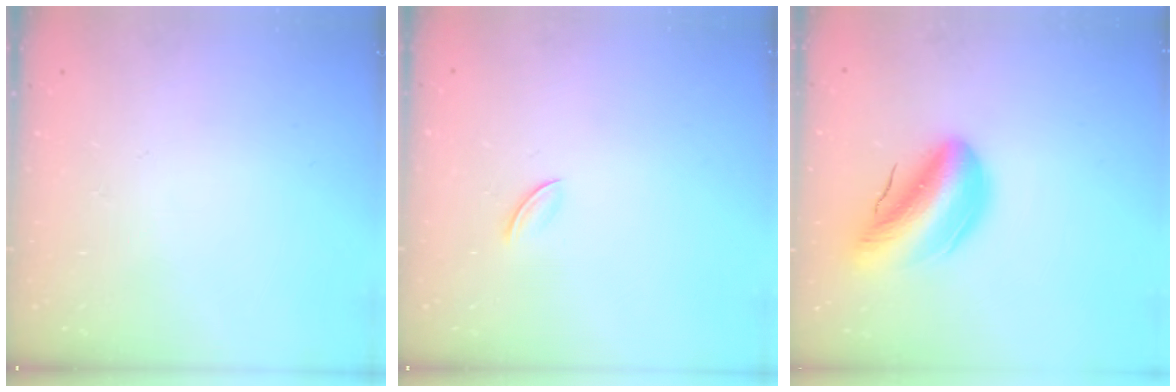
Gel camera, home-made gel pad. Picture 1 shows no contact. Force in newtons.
{"total": 2.8, "press": 2.7, "slide": 0.8}
{"total": 13.1, "press": 12.6, "slide": 3.7}